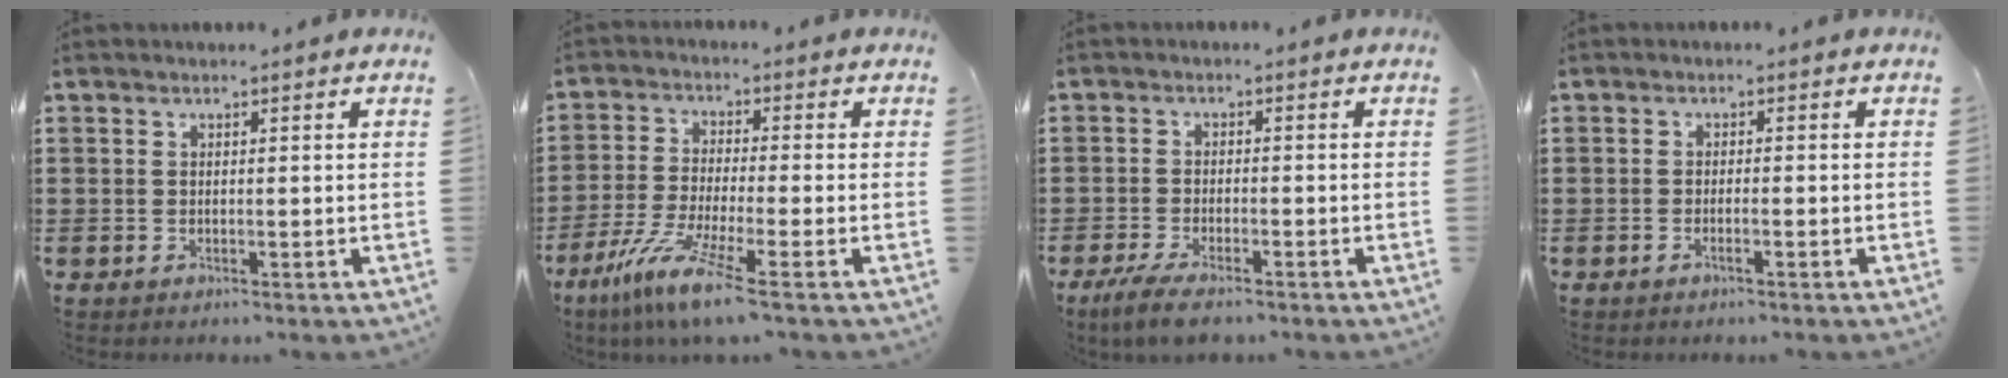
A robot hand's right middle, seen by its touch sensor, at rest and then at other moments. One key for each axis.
{"total": 7.9, "fx": -5.4, "fy": -0.2, "fz": 5.8, "tx": -0.133, "ty": -0.027, "tz": -0.108}
{"total": 3.7, "fx": -2.9, "fy": 0.4, "fz": 2.1, "tx": -0.048, "ty": -0.006, "tz": -0.059}
{"total": 1.0, "fx": -0.6, "fy": 0.0, "fz": 0.7, "tx": -0.013, "ty": -0.002, "tz": -0.012}